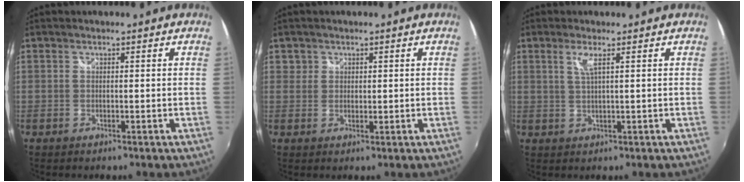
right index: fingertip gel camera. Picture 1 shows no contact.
{"total": 1.9, "force": [0.7, 1.7, 0.4], "torque": [-0.001, 0.004, 0.009]}
{"total": 2.5, "force": [1.1, -0.2, 2.2], "torque": [-0.044, -0.002, 0.023]}